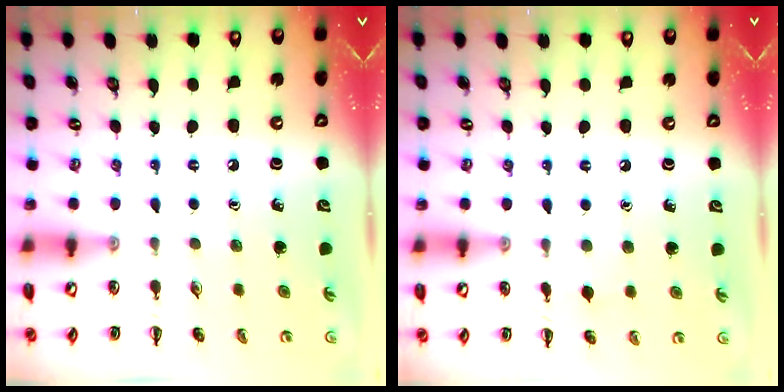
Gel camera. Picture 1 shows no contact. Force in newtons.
{"total": 3.9, "press": 3.7, "slide": 1.4}